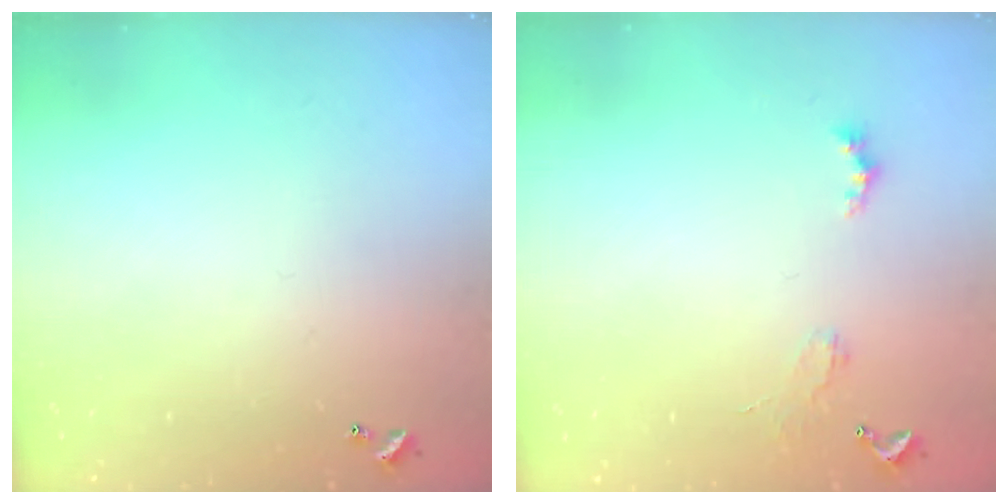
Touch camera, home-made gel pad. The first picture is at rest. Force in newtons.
{"total": 1.9, "press": 1.8, "slide": 0.5}